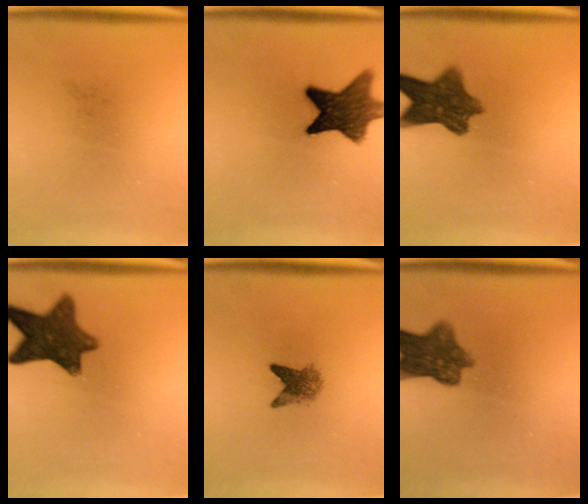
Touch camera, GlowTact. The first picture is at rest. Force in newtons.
{"total": 11.3}
{"total": 9.1}
{"total": 10.5}
{"total": 3.2}
{"total": 8.0}